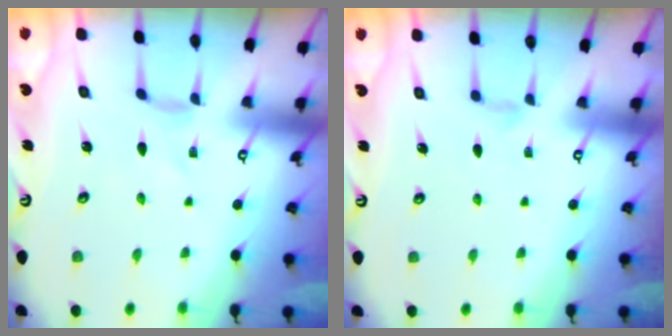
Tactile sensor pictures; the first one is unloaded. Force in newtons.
{"total": 2.6, "press": 2.6, "slide": 0.4}